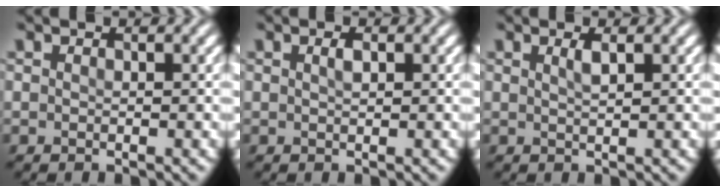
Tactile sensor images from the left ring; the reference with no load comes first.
{"total": 0.9, "force": [0.4, 0.3, 0.7], "torque": [-0.015, 0.002, 0.007]}
{"total": 1.2, "force": [0.6, 0.3, 1.0], "torque": [-0.015, 0.003, 0.009]}